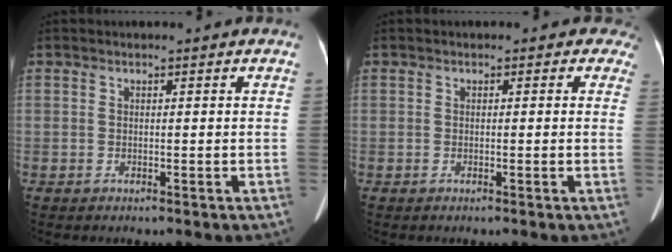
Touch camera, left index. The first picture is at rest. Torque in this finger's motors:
{"motor_torque": [1.07, -1.07, 0.09, 0.00]}